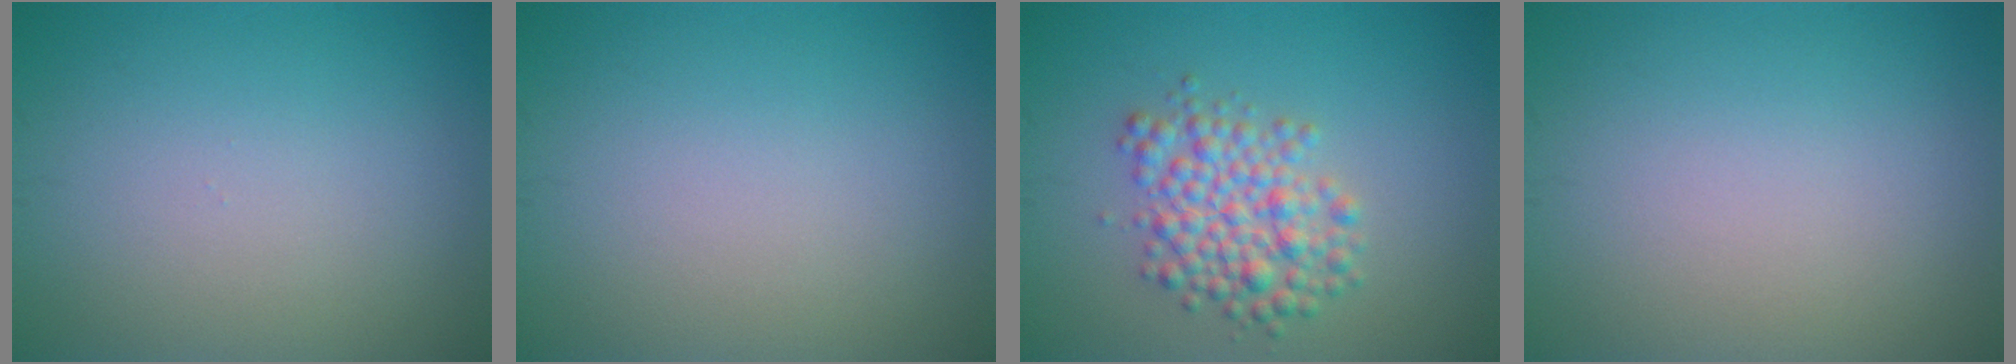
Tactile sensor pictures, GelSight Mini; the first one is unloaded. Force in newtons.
{"total": 0.0}
{"total": 4.4, "press": 4.4, "slide": 0.1}
{"total": 0.0}